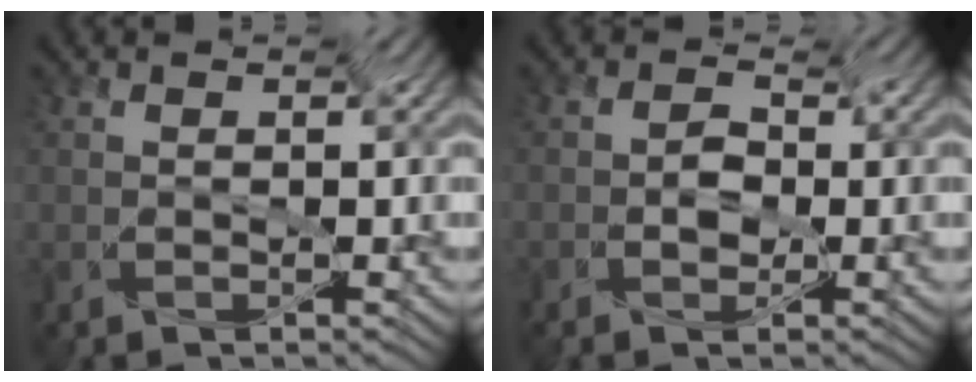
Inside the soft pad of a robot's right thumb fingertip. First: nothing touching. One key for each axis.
{"total": 2.0, "fx": -1.8, "fy": 0.9, "fz": 0.2, "tx": -0.013, "ty": -0.004, "tz": -0.037}